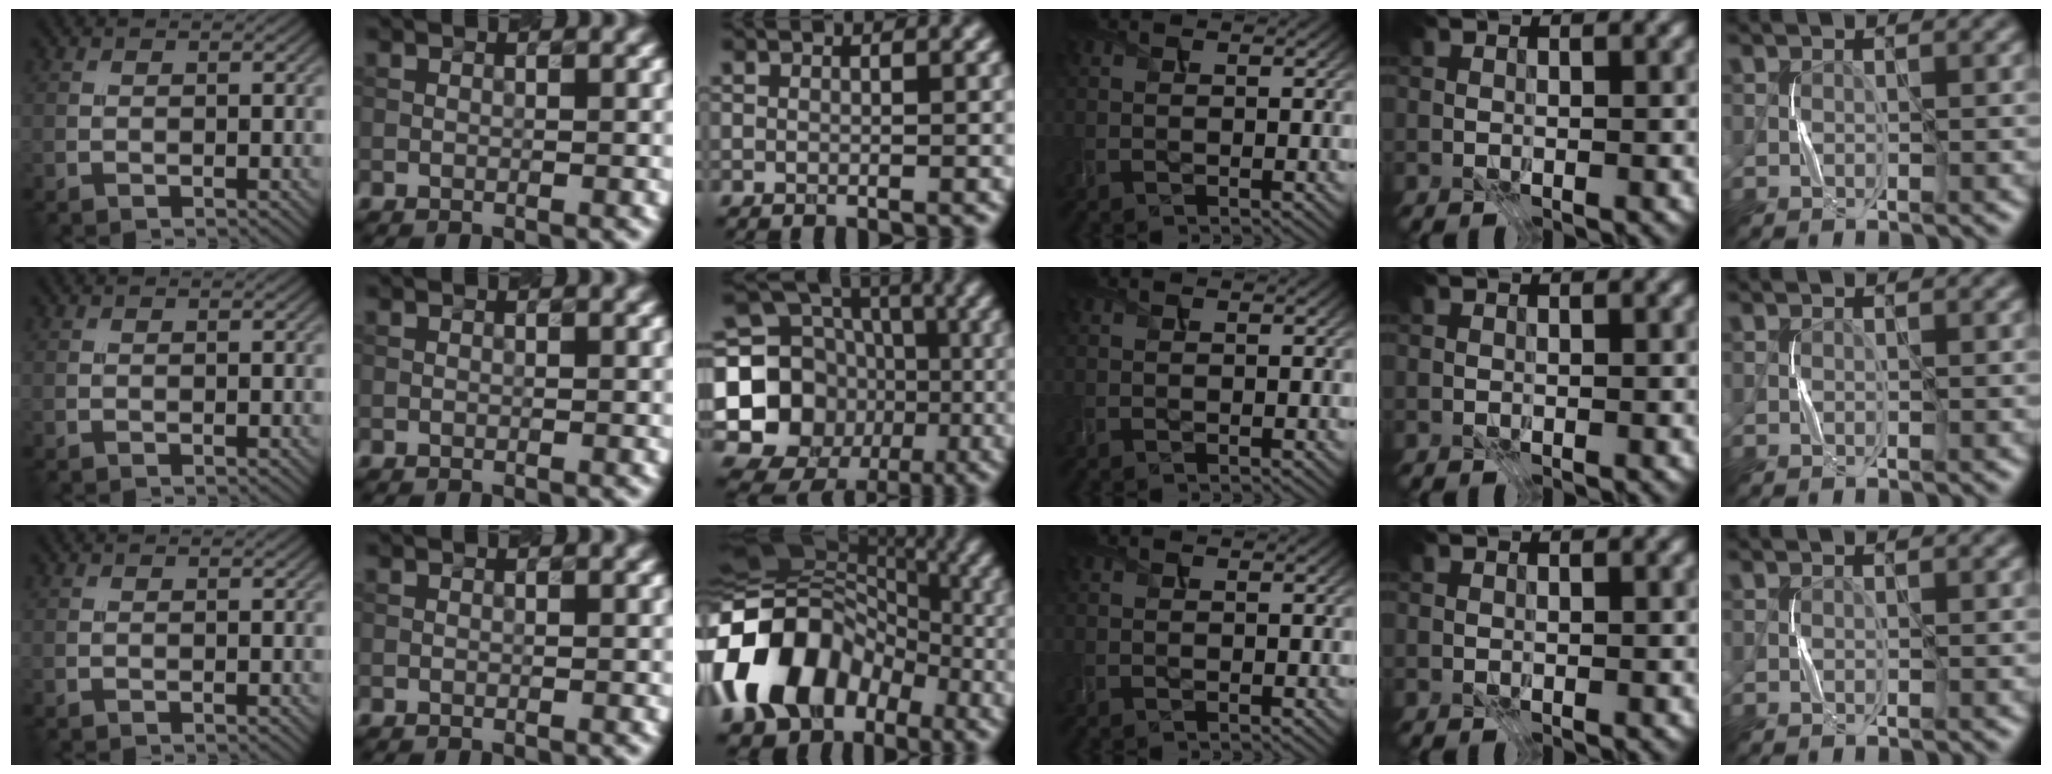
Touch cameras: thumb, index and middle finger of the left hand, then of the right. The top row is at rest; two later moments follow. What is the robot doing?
{"motion": "press", "object": "stapler"}